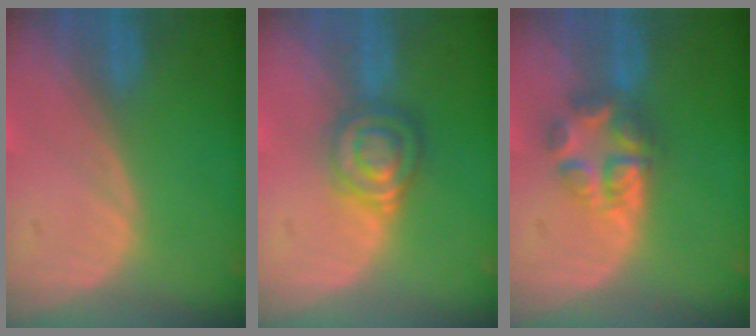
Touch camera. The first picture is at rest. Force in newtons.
{"total": 6.0, "press": 5.7, "slide": 1.7}
{"total": 5.8, "press": 5.6, "slide": 1.6}